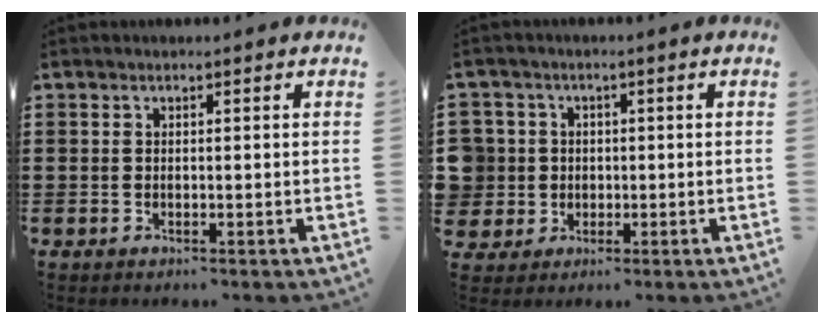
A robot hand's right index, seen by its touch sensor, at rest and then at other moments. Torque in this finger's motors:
{"motor_torque": [2.13, 0.00, 0.75, 0.16]}